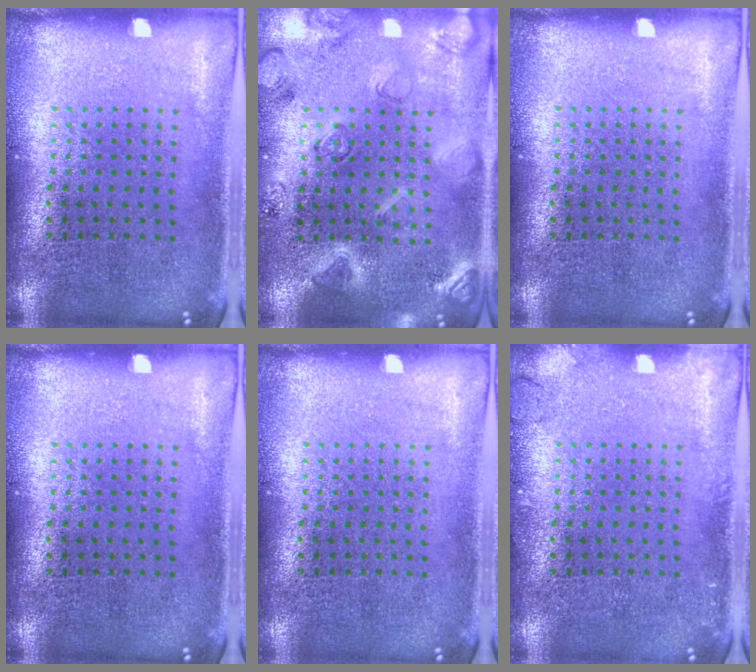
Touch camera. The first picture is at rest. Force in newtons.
{"total": 2.7, "press": 2.7, "slide": 0.4}
{"total": 0.0}
{"total": 0.0}
{"total": 0.0}
{"total": 1.2, "press": 1.2, "slide": 0.2}